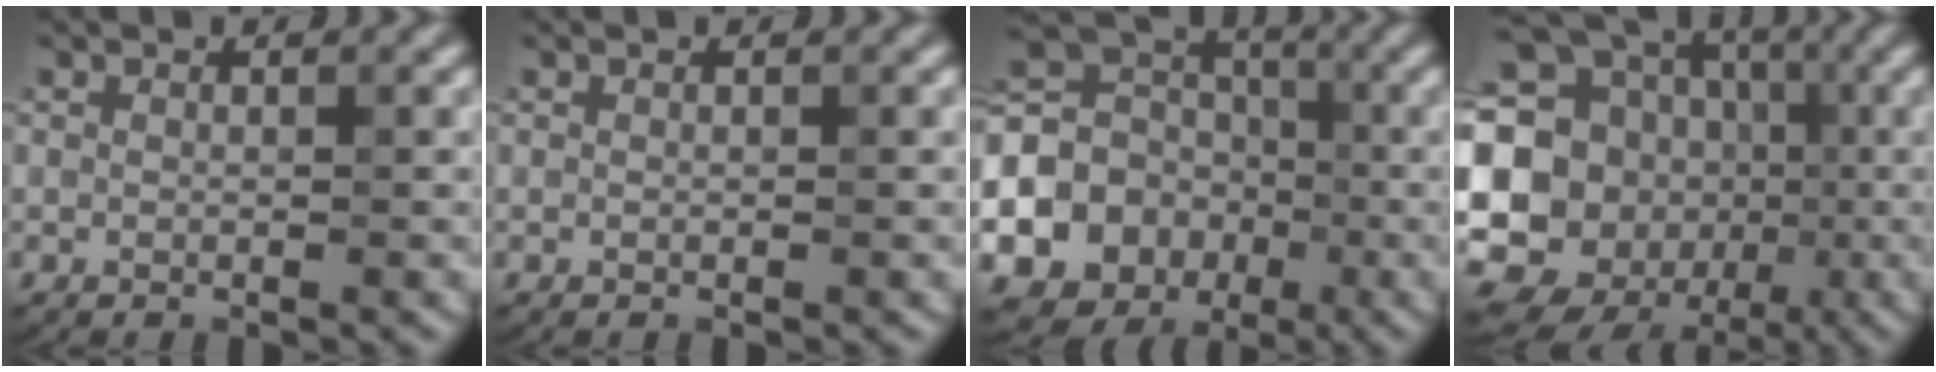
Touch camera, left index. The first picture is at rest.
{"total": 0.0}
{"total": 13.9, "force": [-3.4, 12.7, 4.5], "torque": [-0.106, -0.009, -0.078]}
{"total": 20.9, "force": [-3.0, 18.8, 8.6], "torque": [-0.189, 0.015, -0.092]}